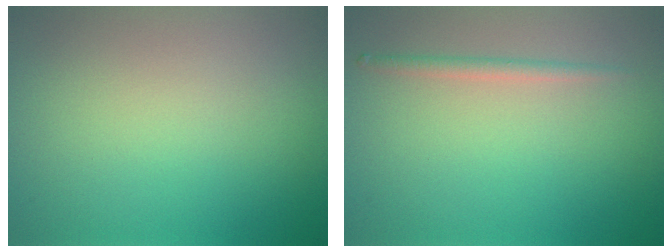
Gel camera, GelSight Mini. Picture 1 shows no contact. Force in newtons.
{"total": 1.2, "press": 1.2, "slide": 0.0}